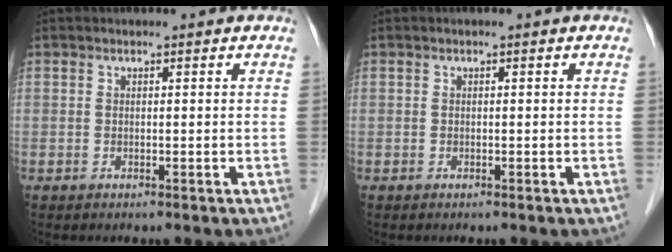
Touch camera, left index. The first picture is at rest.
{"total": 0.0}